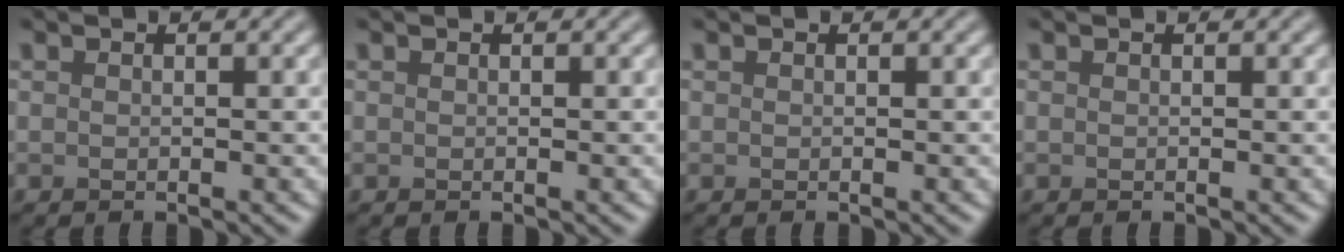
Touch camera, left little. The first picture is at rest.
{"total": 0.0}
{"total": 0.0}
{"total": 0.0}